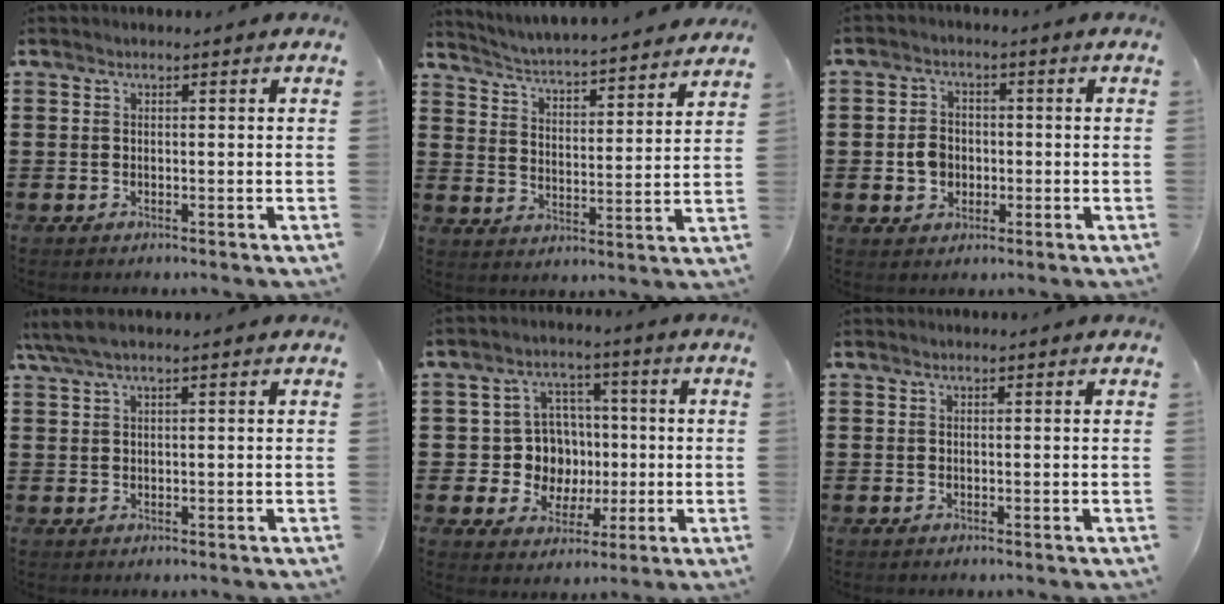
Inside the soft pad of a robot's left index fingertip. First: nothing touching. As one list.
[{"total": 3.8, "force": [3.7, -0.8, 0.4], "torque": [-0.029, -0.040, 0.056]}, {"total": 3.7, "force": [-0.6, 3.0, 2.0], "torque": [-0.045, 0.006, -0.014]}, {"total": 2.6, "force": [1.3, 0.1, 2.3], "torque": [-0.052, -0.003, 0.021]}, {"total": 8.5, "force": [0.2, 8.0, 3.0], "torque": [-0.072, 0.016, 0.013]}, {"total": 0.0}]